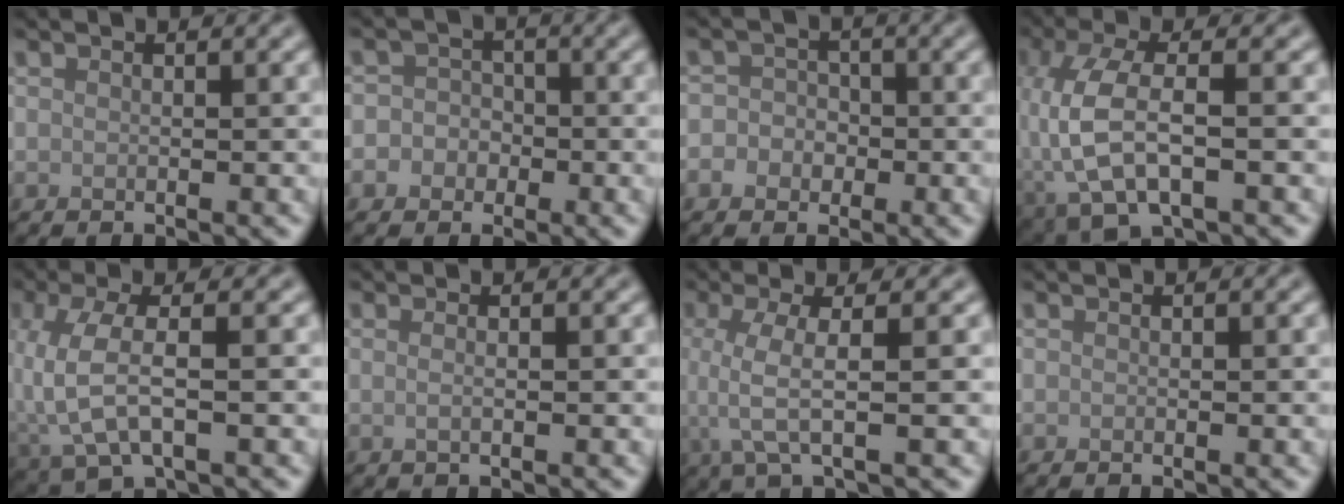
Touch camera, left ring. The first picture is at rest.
{"total": 3.2, "force": [-1.0, 3.0, 0.6], "torque": [0.022, 0.008, -0.034]}
{"total": 2.9, "force": [-0.8, 2.7, 0.7], "torque": [0.016, 0.009, -0.032]}
{"total": 7.0, "force": [-2.0, 2.9, 6.1], "torque": [-0.142, -0.001, -0.045]}
{"total": 5.0, "force": [-0.8, 2.0, 4.6], "torque": [-0.114, -0.007, -0.015]}
{"total": 1.3, "force": [0.1, 0.6, 1.2], "torque": [-0.017, -0.006, -0.006]}
{"total": 4.2, "force": [-0.3, 1.0, 4.1], "torque": [-0.085, -0.003, -0.007]}
{"total": 0.0}